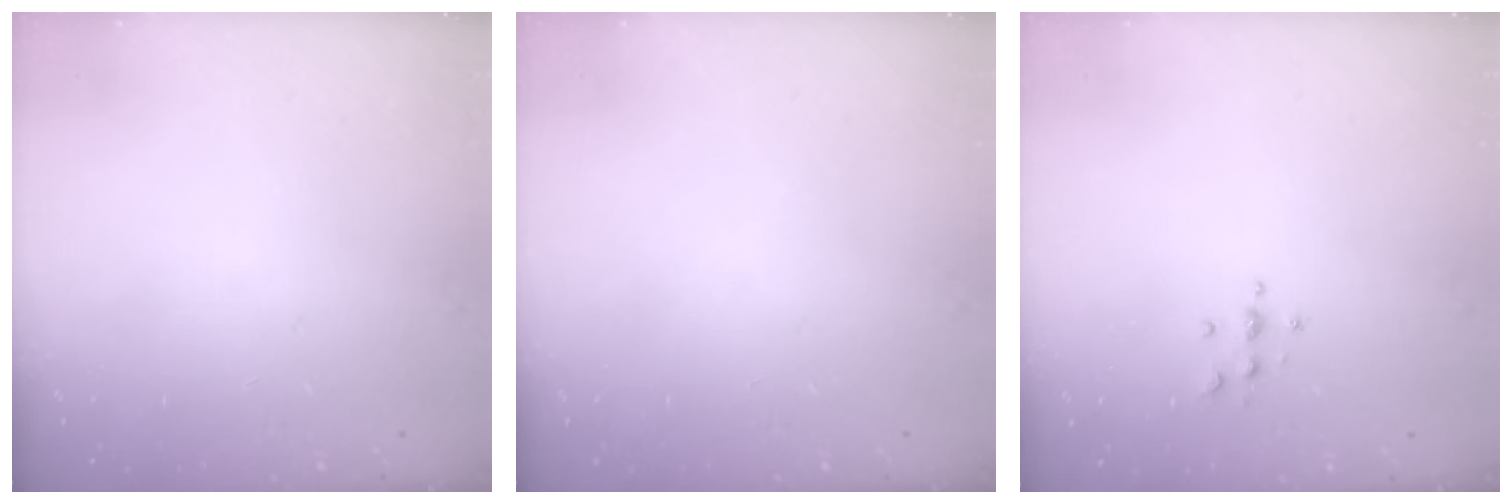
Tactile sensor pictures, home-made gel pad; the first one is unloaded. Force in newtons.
{"total": 0.0}
{"total": 3.7, "press": 3.7, "slide": 0.5}